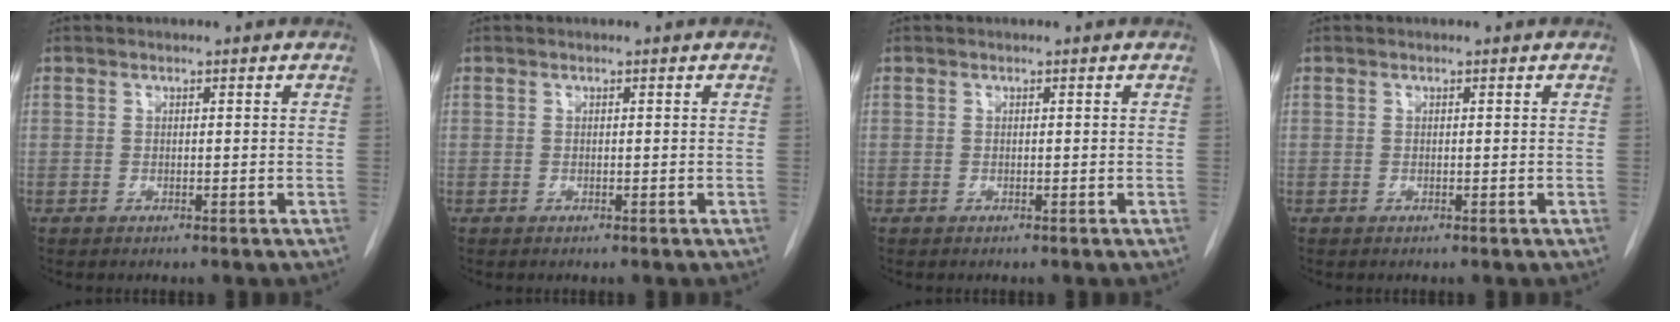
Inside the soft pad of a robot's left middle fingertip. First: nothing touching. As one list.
[{"total": 0.0}, {"total": 0.0}, {"total": 0.0}]